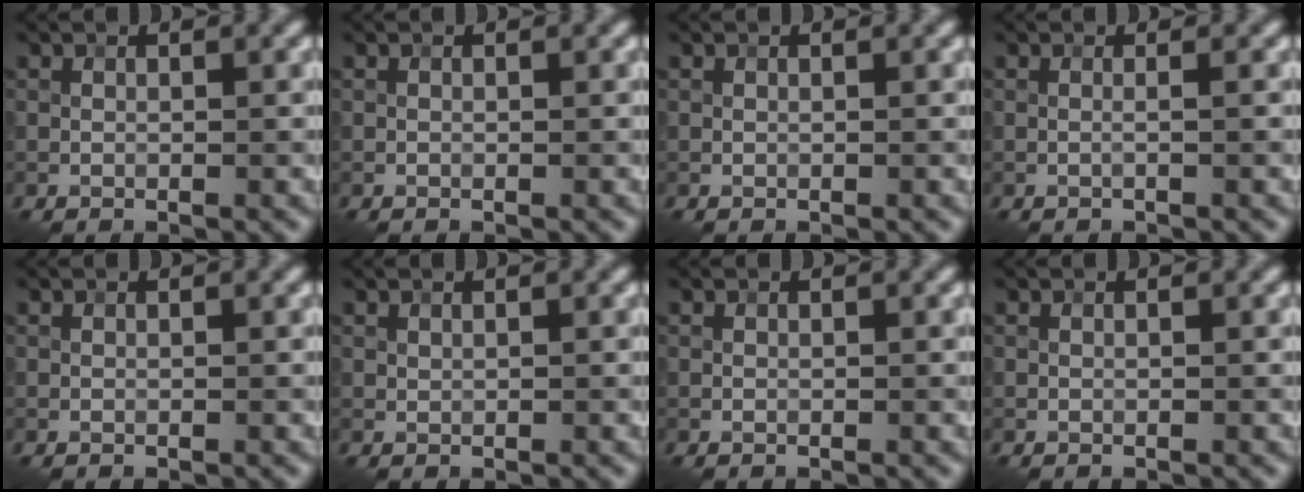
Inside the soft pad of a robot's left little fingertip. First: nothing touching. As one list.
[{"total": 0.0}, {"total": 0.0}, {"total": 1.0, "force": [0.1, 0.4, 0.9], "torque": [-0.009, -0.009, -0.012]}, {"total": 0.0}, {"total": 0.0}, {"total": 0.0}, {"total": 0.0}]